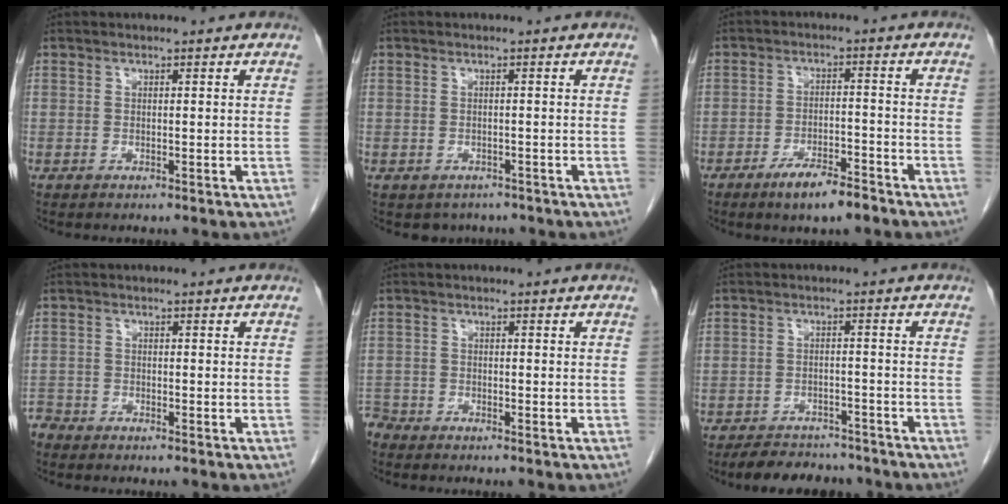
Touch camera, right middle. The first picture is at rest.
{"total": 2.6, "force": [-2.1, 1.6, 0.3], "torque": [-0.004, 0.004, -0.027]}
{"total": 6.2, "force": [-4.5, 1.4, 4.1], "torque": [-0.071, -0.003, -0.072]}
{"total": 2.0, "force": [-2.0, 0.4, -0.2], "torque": [0.006, -0.004, -0.038]}
{"total": 2.3, "force": [-2.3, 0.5, -0.2], "torque": [0.005, -0.005, -0.043]}
{"total": 8.3, "force": [-7.4, 3.1, 2.0], "torque": [-0.020, 0.000, -0.102]}